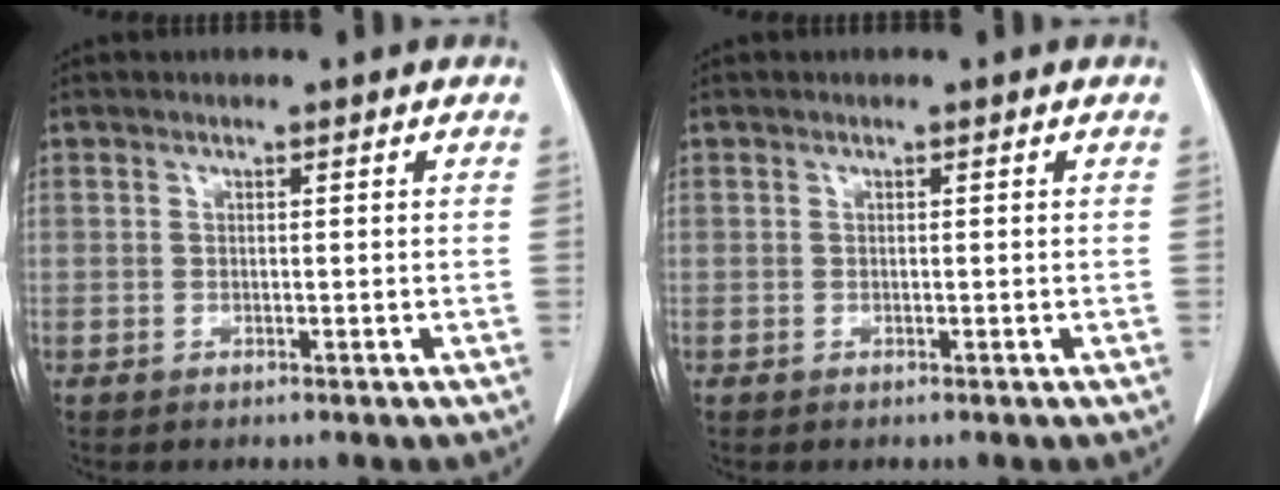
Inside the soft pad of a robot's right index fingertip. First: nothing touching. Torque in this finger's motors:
{"motor_torque": [0.00, 0.00, 0.00, 0.00]}